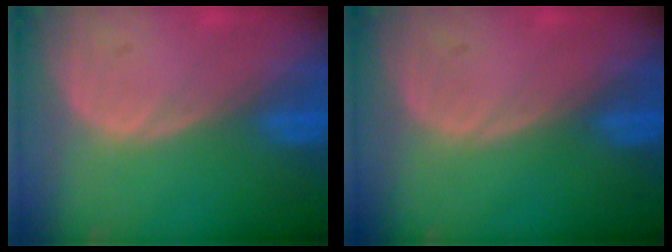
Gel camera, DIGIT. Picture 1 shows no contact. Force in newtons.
{"total": 0.0}